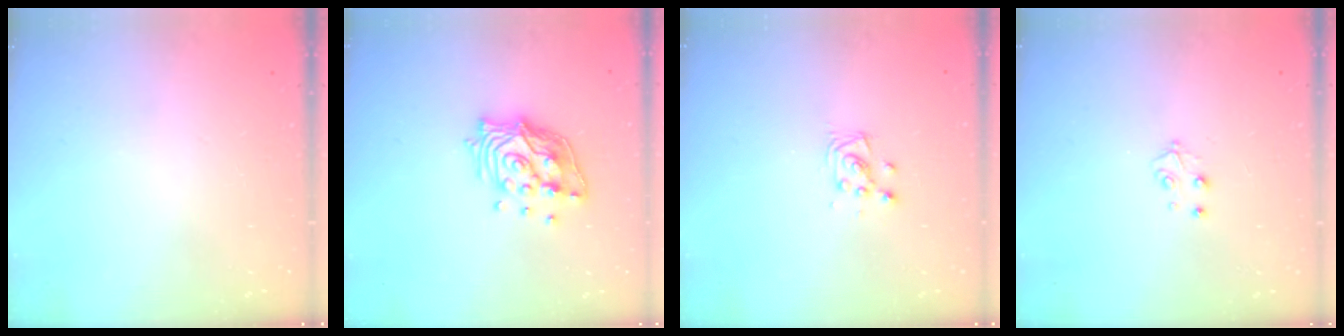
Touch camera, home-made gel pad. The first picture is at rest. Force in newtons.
{"total": 13.4, "press": 13.3, "slide": 1.3}
{"total": 4.3, "press": 4.2, "slide": 0.5}
{"total": 3.4, "press": 3.4, "slide": 0.4}